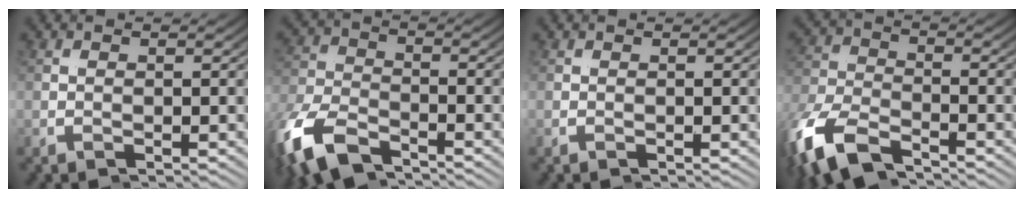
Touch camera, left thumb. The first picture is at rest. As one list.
[{"total": 5.9, "force": [-3.7, 3.3, 3.1], "torque": [-0.091, -0.009, -0.066]}, {"total": 0.0}, {"total": 5.8, "force": [-3.3, 3.2, 3.5], "torque": [-0.099, -0.001, -0.064]}]